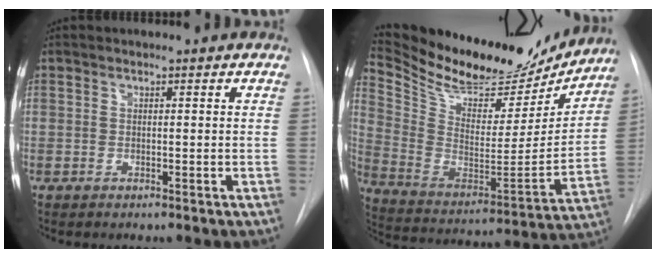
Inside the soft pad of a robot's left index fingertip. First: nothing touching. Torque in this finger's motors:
{"motor_torque": [0.18, -0.51, 0.15, 0.01]}